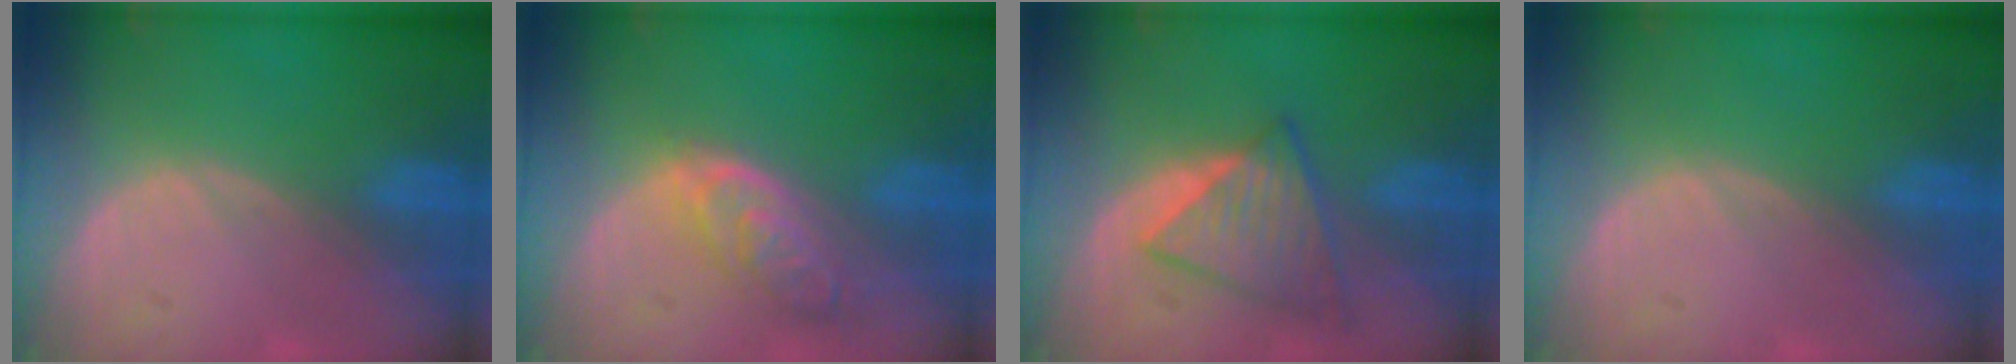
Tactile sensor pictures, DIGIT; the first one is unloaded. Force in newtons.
{"total": 6.4, "press": 5.8, "slide": 2.8}
{"total": 6.5, "press": 6.5, "slide": 0.7}
{"total": 0.0}